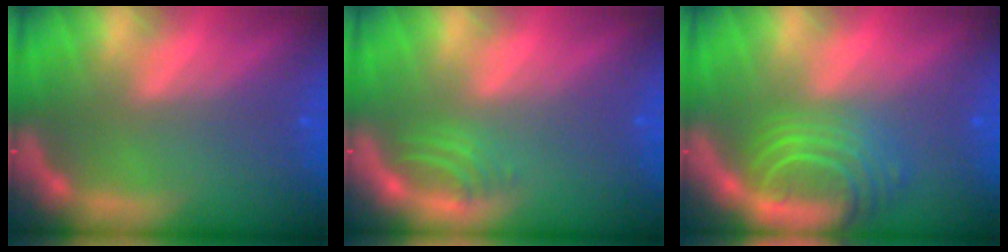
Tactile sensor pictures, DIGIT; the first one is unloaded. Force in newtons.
{"total": 2.0}
{"total": 7.0}